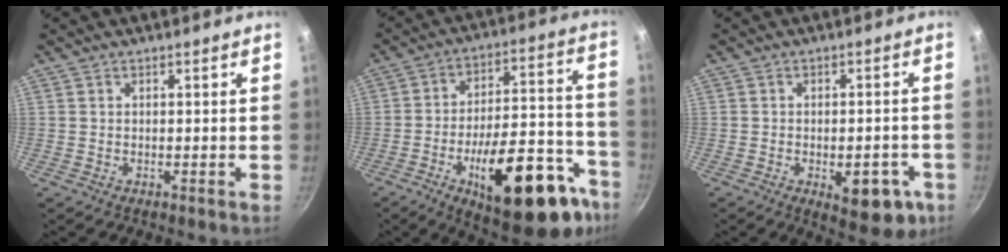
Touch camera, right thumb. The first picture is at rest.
{"total": 26.9, "force": [-13.3, 11.2, 20.6], "torque": [-0.238, 0.067, -0.187]}
{"total": 10.5, "force": [-3.8, 5.1, 8.3], "torque": [-0.071, 0.013, -0.040]}